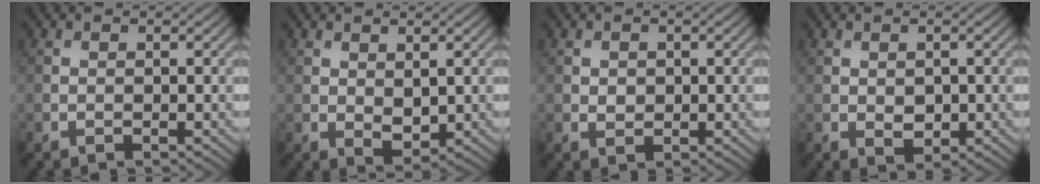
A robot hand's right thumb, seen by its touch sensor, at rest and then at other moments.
{"total": 2.3, "force": [0.7, 1.3, 1.8], "torque": [-0.034, -0.009, 0.019]}
{"total": 1.2, "force": [0.3, 1.1, 0.5], "torque": [-0.014, -0.004, 0.007]}
{"total": 2.0, "force": [0.0, 1.4, 1.5], "torque": [-0.028, -0.006, 0.006]}